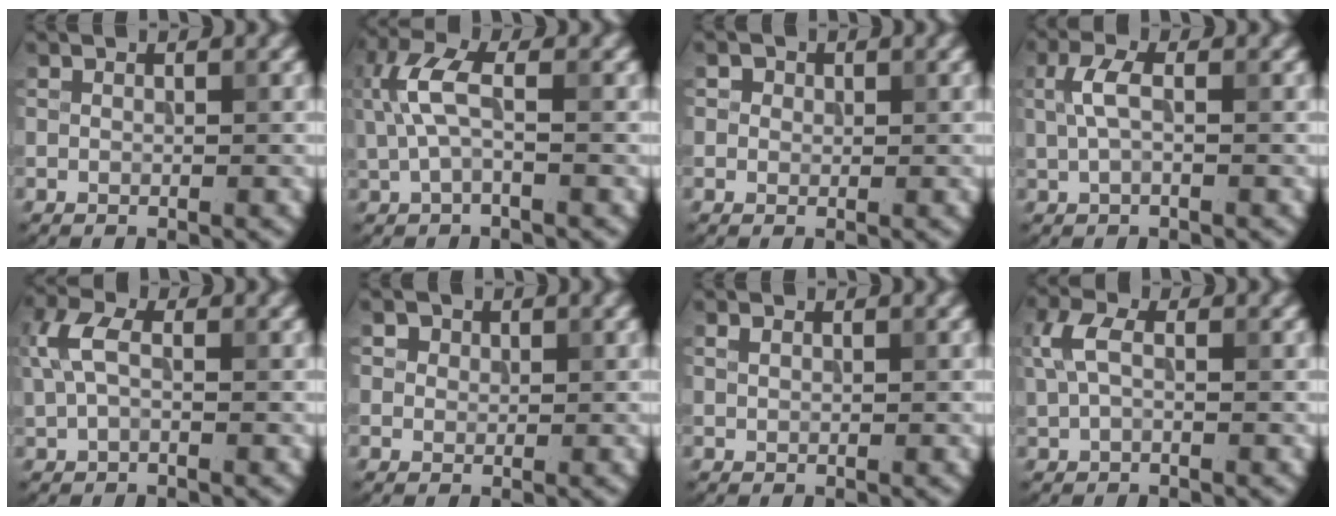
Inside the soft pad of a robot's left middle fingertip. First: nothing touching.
{"total": 3.9, "force": [0.6, 1.6, 3.5], "torque": [-0.083, 0.010, 0.006]}
{"total": 1.6, "force": [0.8, 1.3, 0.6], "torque": [-0.008, 0.004, 0.002]}
{"total": 2.5, "force": [0.4, 1.0, 2.2], "torque": [-0.051, 0.006, 0.004]}
{"total": 3.5, "force": [0.7, 2.1, 2.7], "torque": [-0.071, 0.011, 0.008]}
{"total": 2.3, "force": [1.4, 1.7, 0.9], "torque": [-0.021, 0.004, 0.017]}
{"total": 0.6, "force": [0.3, 0.4, 0.3], "torque": [-0.008, 0.000, 0.008]}
{"total": 3.0, "force": [0.7, 1.8, 2.3], "torque": [-0.058, 0.010, 0.008]}